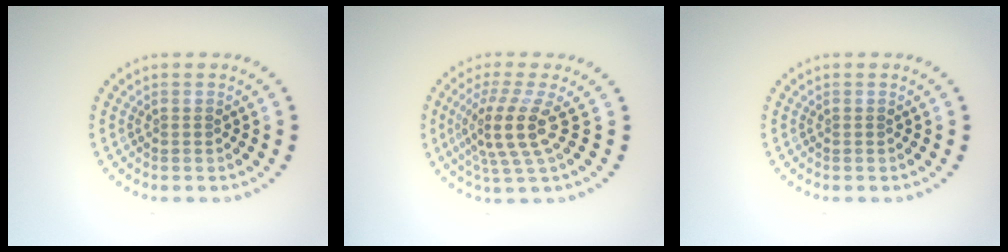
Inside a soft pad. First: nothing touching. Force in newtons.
{"total": 4.1, "press": 2.9, "slide": 2.9}
{"total": 0.0}